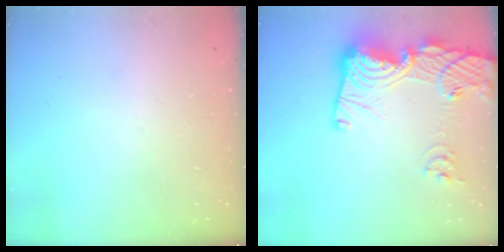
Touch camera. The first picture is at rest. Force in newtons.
{"total": 19.9, "press": 19.7, "slide": 2.1}